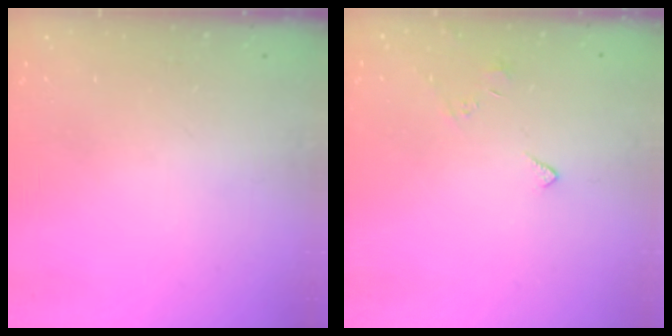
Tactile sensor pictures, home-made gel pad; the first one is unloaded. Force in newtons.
{"total": 2.7, "press": 2.6, "slide": 0.4}